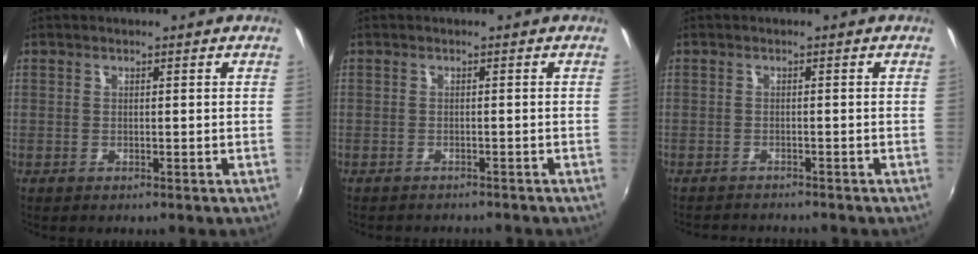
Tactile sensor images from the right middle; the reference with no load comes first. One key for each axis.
{"total": 2.6, "fx": -2.4, "fy": 0.8, "fz": 0.6, "tx": -0.017, "ty": -0.006, "tz": -0.035}
{"total": 3.7, "fx": -3.6, "fy": 0.4, "fz": 0.8, "tx": -0.028, "ty": -0.011, "tz": -0.057}